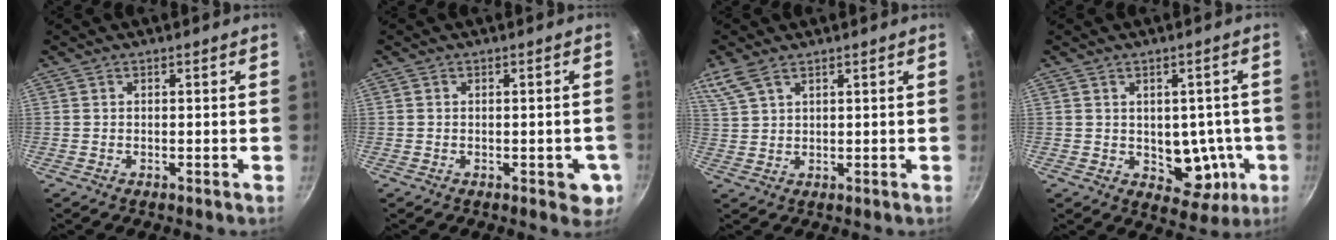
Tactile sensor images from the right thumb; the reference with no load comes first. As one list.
[{"total": 4.7, "force": [-1.2, 2.5, 3.8], "torque": [-0.022, 0.005, -0.014]}, {"total": 5.0, "force": [3.4, 2.2, 2.9], "torque": [-0.065, -0.002, 0.076]}, {"total": 9.7, "force": [-1.2, 6.8, 6.7], "torque": [-0.039, 0.001, -0.004]}]